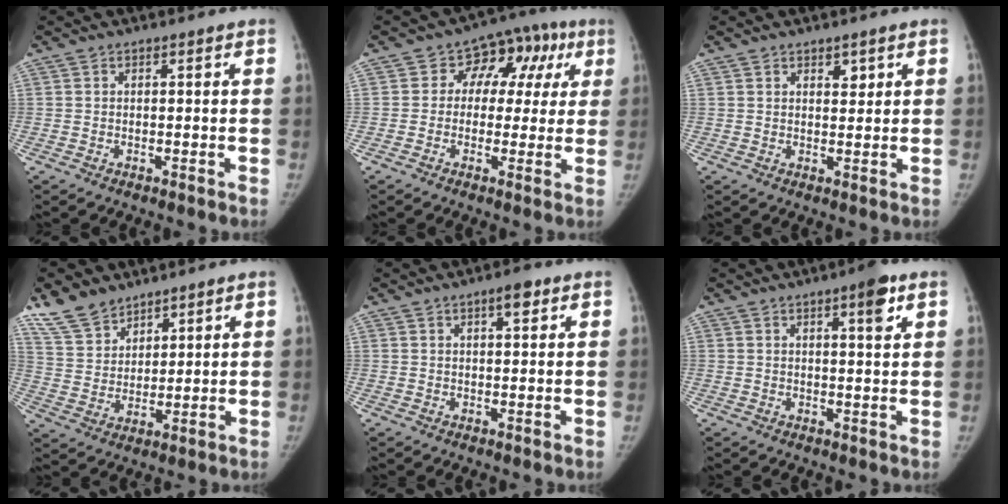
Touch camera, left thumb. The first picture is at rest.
{"total": 10.3, "force": [2.5, 8.1, 5.9], "torque": [-0.011, 0.025, 0.021]}
{"total": 1.8, "force": [1.2, 1.0, 0.8], "torque": [0.001, -0.010, 0.020]}
{"total": 8.9, "force": [7.1, 4.7, 2.4], "torque": [-0.029, -0.035, 0.151]}
{"total": 2.8, "force": [1.6, 0.9, 2.1], "torque": [-0.024, -0.006, 0.022]}
{"total": 4.9, "force": [2.6, 1.0, 4.1], "torque": [-0.053, -0.011, 0.034]}